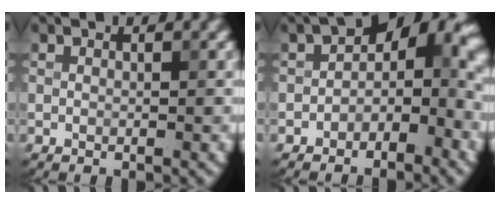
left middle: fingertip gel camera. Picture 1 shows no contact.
{"total": 5.5, "force": [-1.4, 3.8, 3.8], "torque": [-0.025, 0.017, -0.041]}